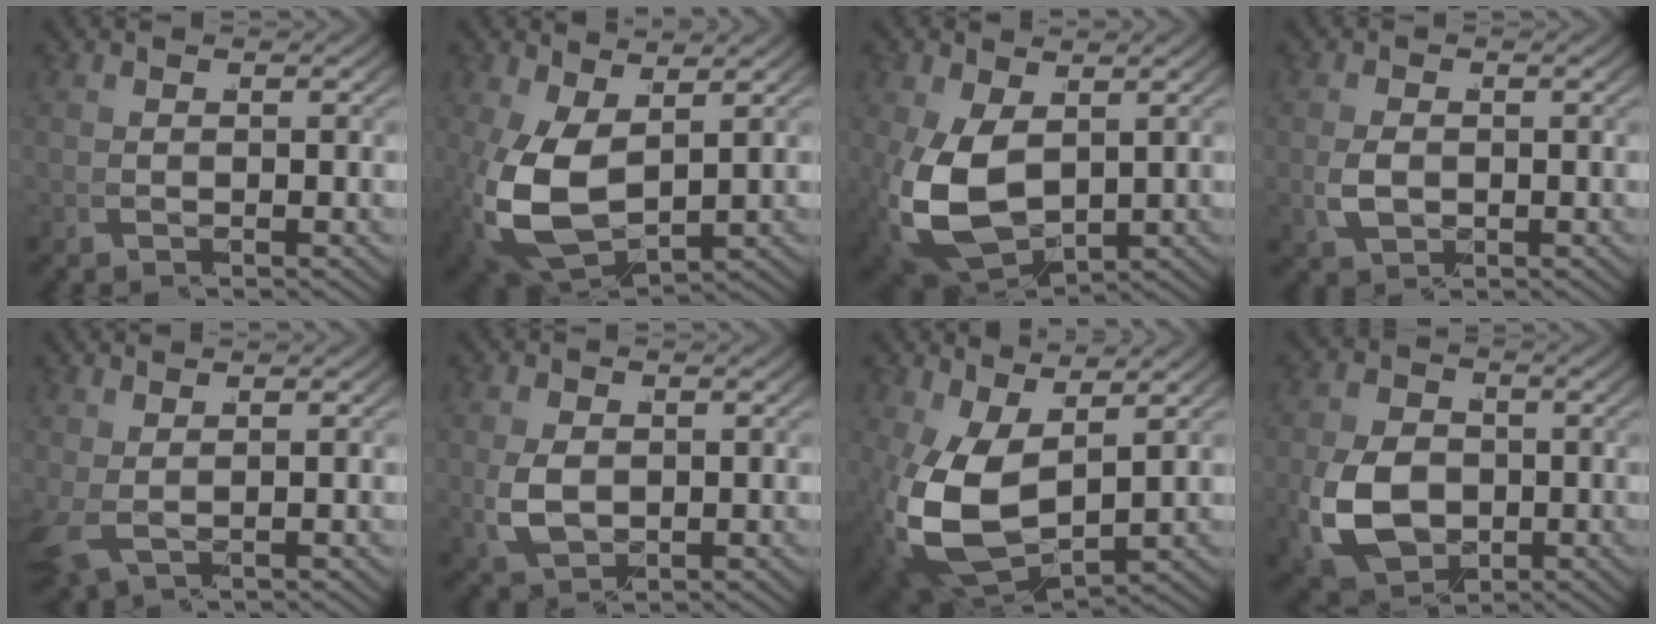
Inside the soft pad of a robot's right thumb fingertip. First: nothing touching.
{"total": 8.9, "force": [-0.7, 5.7, 6.8], "torque": [-0.194, -0.056, 0.026]}
{"total": 9.8, "force": [-1.4, 6.9, 6.9], "torque": [-0.193, -0.064, 0.014]}
{"total": 2.6, "force": [-0.1, 1.9, 1.8], "torque": [-0.050, -0.010, 0.012]}
{"total": 1.8, "force": [0.9, 0.8, 1.3], "torque": [-0.038, -0.004, 0.029]}
{"total": 4.1, "force": [0.2, 2.9, 2.8], "torque": [-0.081, -0.020, 0.026]}
{"total": 9.8, "force": [-0.3, 5.9, 7.8], "torque": [-0.216, -0.060, 0.033]}
{"total": 9.0, "force": [-1.3, 6.8, 5.8], "torque": [-0.140, -0.038, 0.002]}